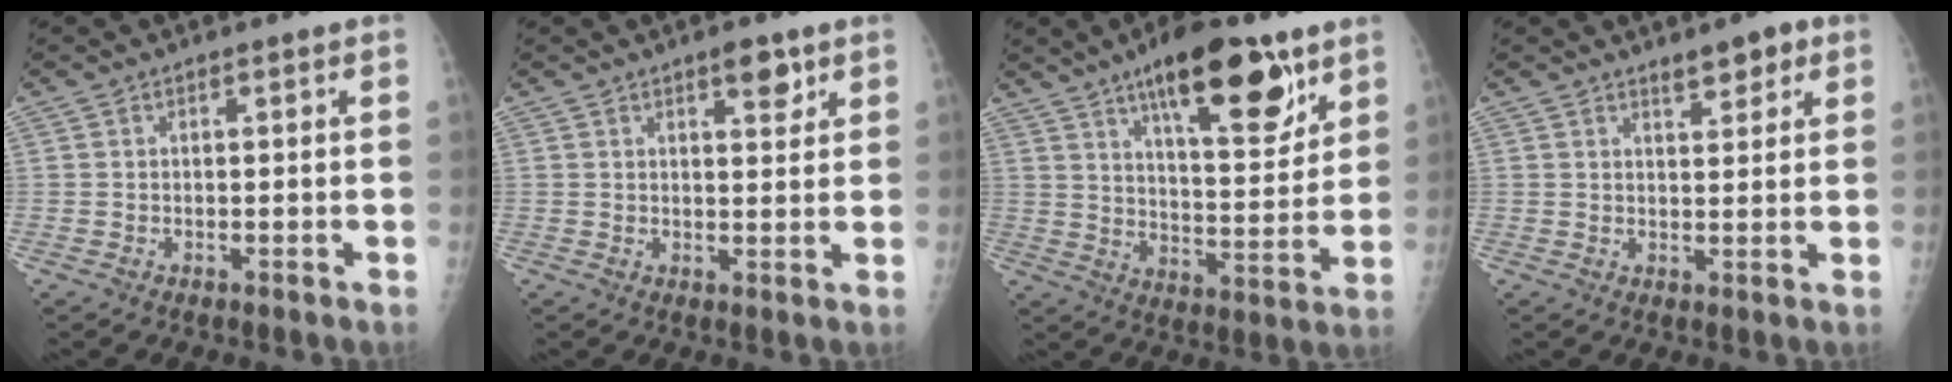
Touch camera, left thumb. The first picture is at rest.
{"total": 3.9, "force": [2.5, 1.6, 2.6], "torque": [-0.022, -0.013, 0.034]}
{"total": 18.5, "force": [11.0, 6.5, 13.4], "torque": [-0.163, -0.057, 0.172]}
{"total": 3.8, "force": [2.6, 1.5, 2.4], "torque": [-0.021, -0.015, 0.037]}